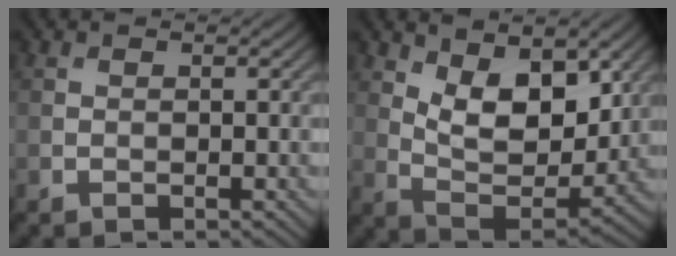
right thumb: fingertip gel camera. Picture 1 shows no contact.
{"total": 10.0, "force": [4.3, 5.1, 7.4], "torque": [-0.149, -0.013, 0.077]}